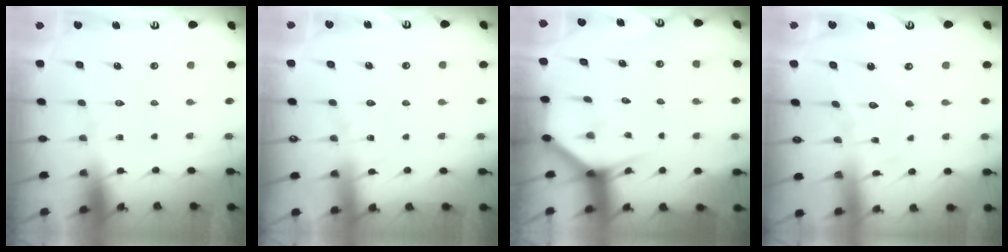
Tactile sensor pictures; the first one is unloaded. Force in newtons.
{"total": 5.7, "press": 5.7, "slide": 0.7}
{"total": 3.5, "press": 3.5, "slide": 0.3}
{"total": 6.9, "press": 6.9, "slide": 0.3}